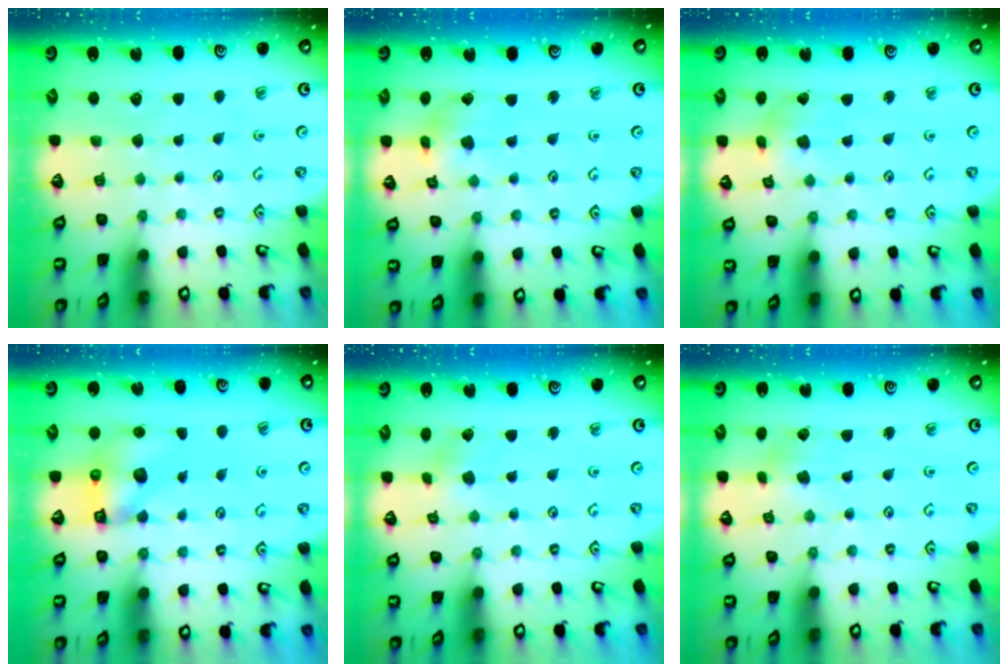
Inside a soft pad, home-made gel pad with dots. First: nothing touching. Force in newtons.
{"total": 4.1, "press": 4.1, "slide": 0.6}
{"total": 2.4, "press": 2.3, "slide": 0.5}
{"total": 6.3, "press": 6.2, "slide": 0.9}
{"total": 2.4, "press": 2.4, "slide": 0.6}
{"total": 2.7, "press": 2.6, "slide": 0.4}